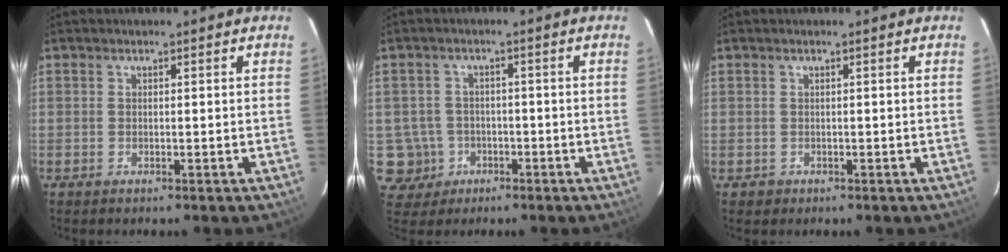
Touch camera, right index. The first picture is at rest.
{"total": 6.0, "force": [-1.8, 5.7, 0.5], "torque": [-0.028, 0.019, -0.022]}
{"total": 1.4, "force": [-0.2, 1.4, 0.0], "torque": [0.000, 0.003, 0.001]}